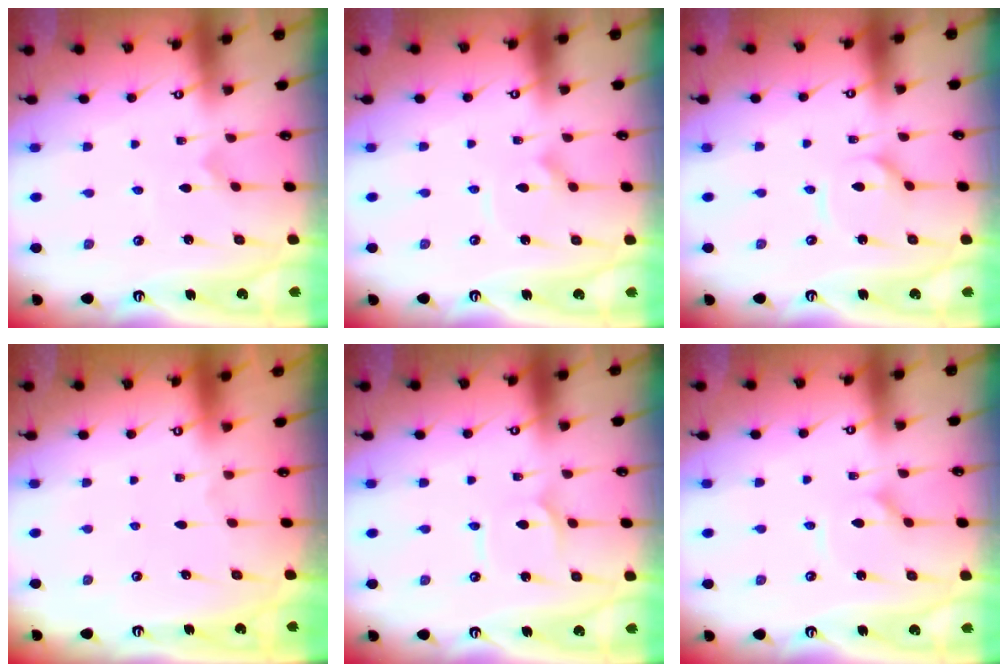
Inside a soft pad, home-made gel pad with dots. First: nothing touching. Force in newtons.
{"total": 2.8, "press": 2.8, "slide": 0.3}
{"total": 3.7, "press": 3.7, "slide": 0.1}
{"total": 0.0}
{"total": 1.6, "press": 1.6, "slide": 0.0}
{"total": 1.9, "press": 1.9, "slide": 0.2}